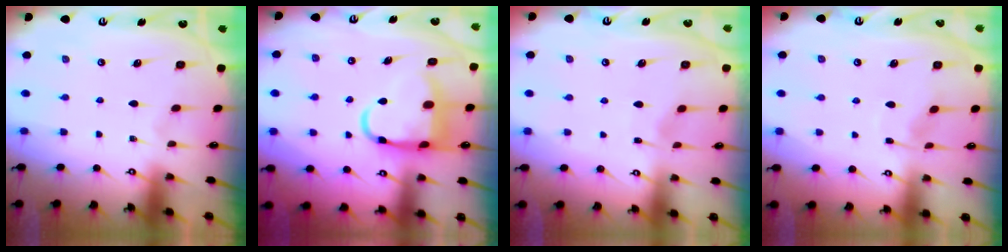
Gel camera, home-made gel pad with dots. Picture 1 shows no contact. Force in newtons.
{"total": 10.6, "press": 10.6, "slide": 1.1}
{"total": 2.6, "press": 2.6, "slide": 0.4}
{"total": 3.9, "press": 3.8, "slide": 0.5}